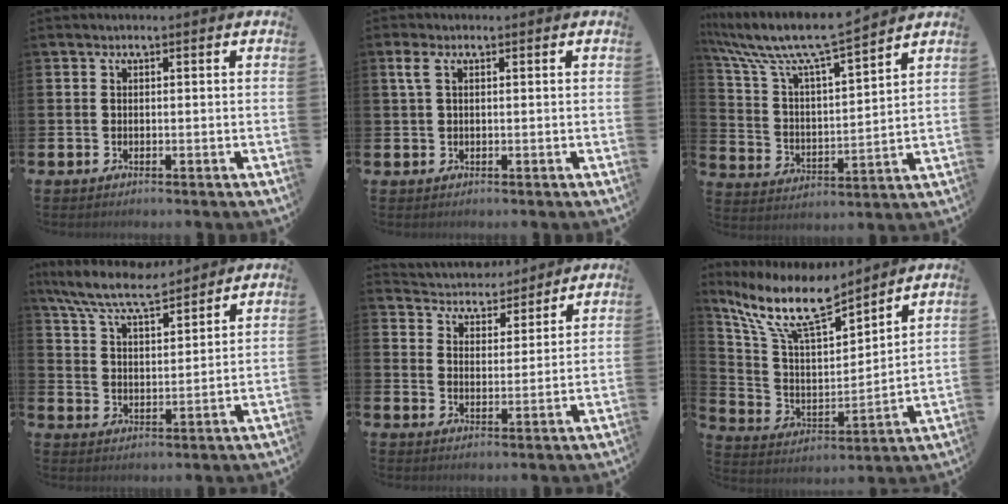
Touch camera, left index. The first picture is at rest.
{"total": 2.2, "force": [0.8, 1.0, 1.8], "torque": [-0.046, 0.010, 0.015]}
{"total": 10.3, "force": [9.4, 0.9, 4.2], "torque": [-0.121, -0.058, 0.158]}
{"total": 8.1, "force": [7.4, 1.0, 3.1], "torque": [-0.087, -0.034, 0.132]}
{"total": 4.5, "force": [4.3, 1.4, -0.3], "torque": [-0.021, -0.033, 0.073]}
{"total": 11.9, "force": [10.0, 2.8, 5.9], "torque": [-0.157, -0.055, 0.175]}